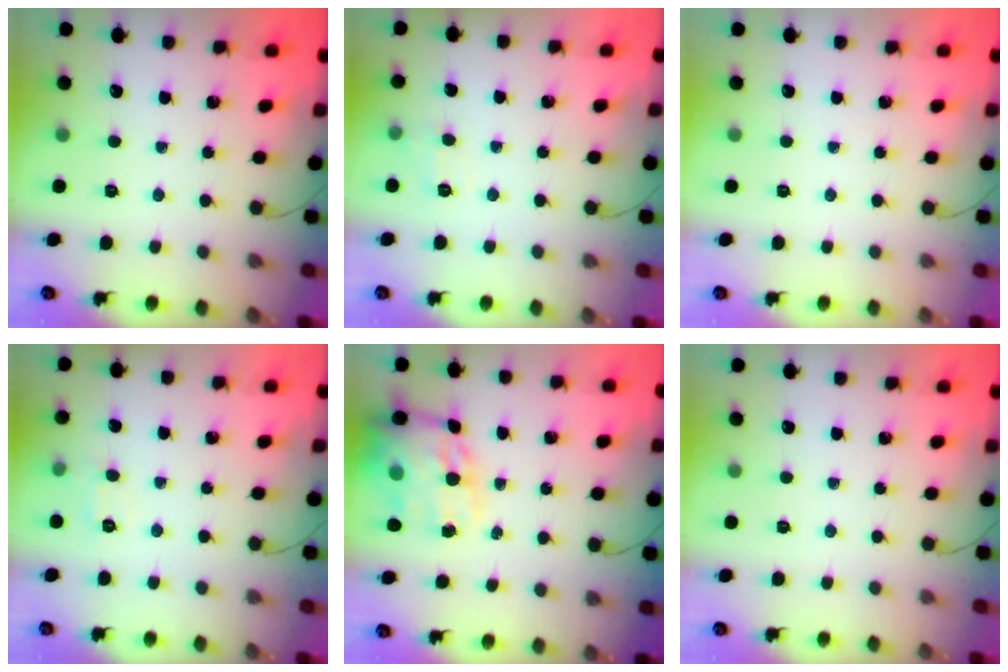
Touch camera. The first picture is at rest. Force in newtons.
{"total": 5.6, "press": 5.3, "slide": 1.8}
{"total": 0.0}
{"total": 6.4, "press": 6.2, "slide": 1.4}
{"total": 18.7, "press": 18.1, "slide": 4.6}
{"total": 0.0}